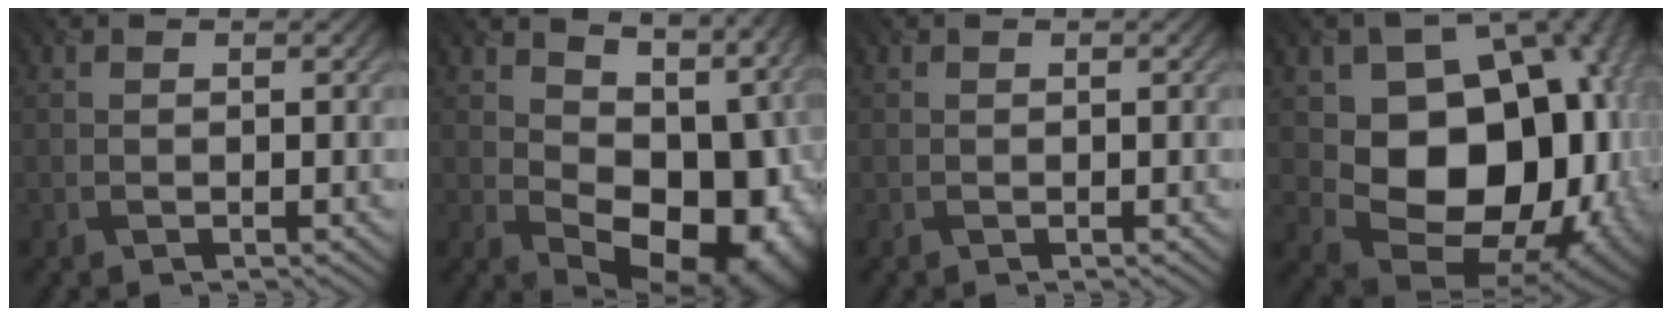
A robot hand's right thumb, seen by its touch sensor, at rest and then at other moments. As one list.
[{"total": 15.0, "force": [1.4, 10.1, 11.0], "torque": [-0.134, -0.019, 0.061]}, {"total": 0.0}, {"total": 18.6, "force": [1.6, 14.1, 12.0], "torque": [-0.151, -0.038, 0.053]}]